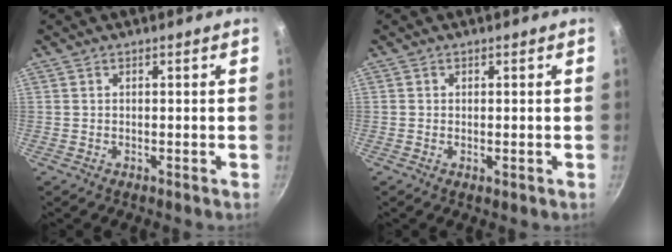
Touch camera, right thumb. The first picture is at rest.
{"total": 1.0, "force": [-0.1, 0.4, 0.9], "torque": [-0.015, -0.002, -0.003]}